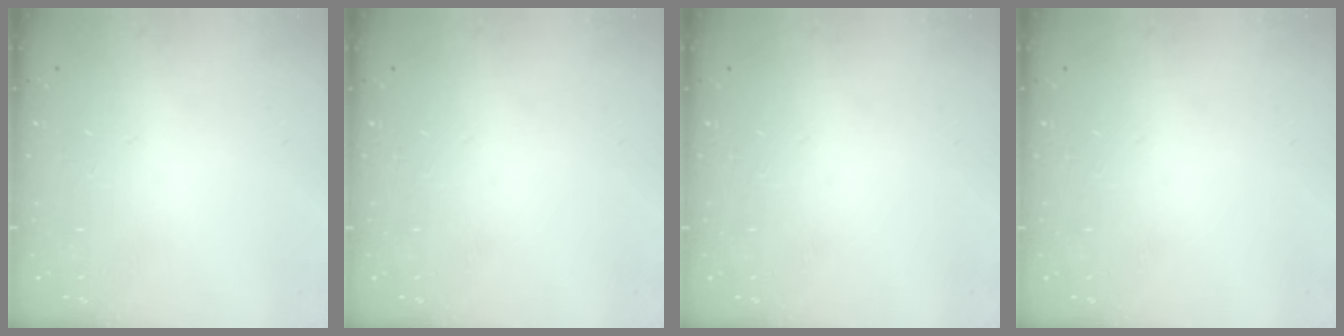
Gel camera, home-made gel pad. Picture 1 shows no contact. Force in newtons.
{"total": 0.0}
{"total": 0.0}
{"total": 0.0}